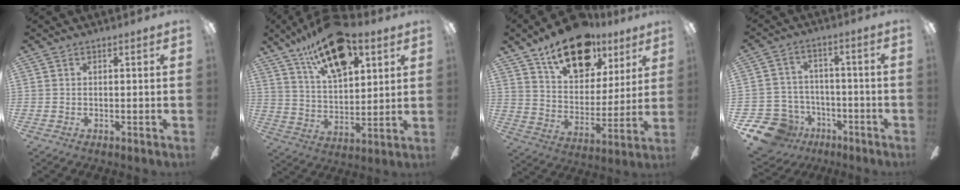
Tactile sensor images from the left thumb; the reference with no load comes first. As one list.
[{"total": 19.2, "force": [12.1, 8.6, 12.2], "torque": [-0.198, -0.053, 0.206]}, {"total": 19.5, "force": [13.1, 10.5, 10.0], "torque": [-0.154, -0.072, 0.227]}, {"total": 11.0, "force": [-6.9, 7.8, 3.5], "torque": [-0.098, 0.043, -0.123]}]